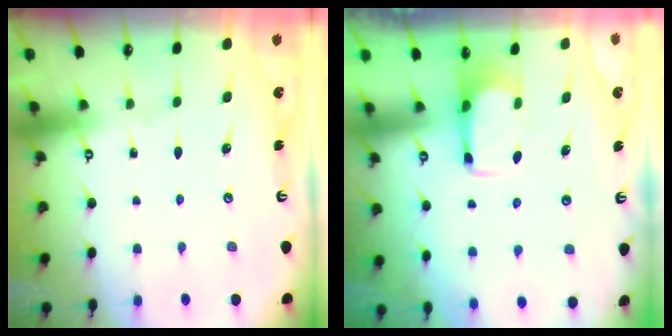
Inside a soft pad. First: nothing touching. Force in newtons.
{"total": 2.8, "press": 2.8, "slide": 0.5}